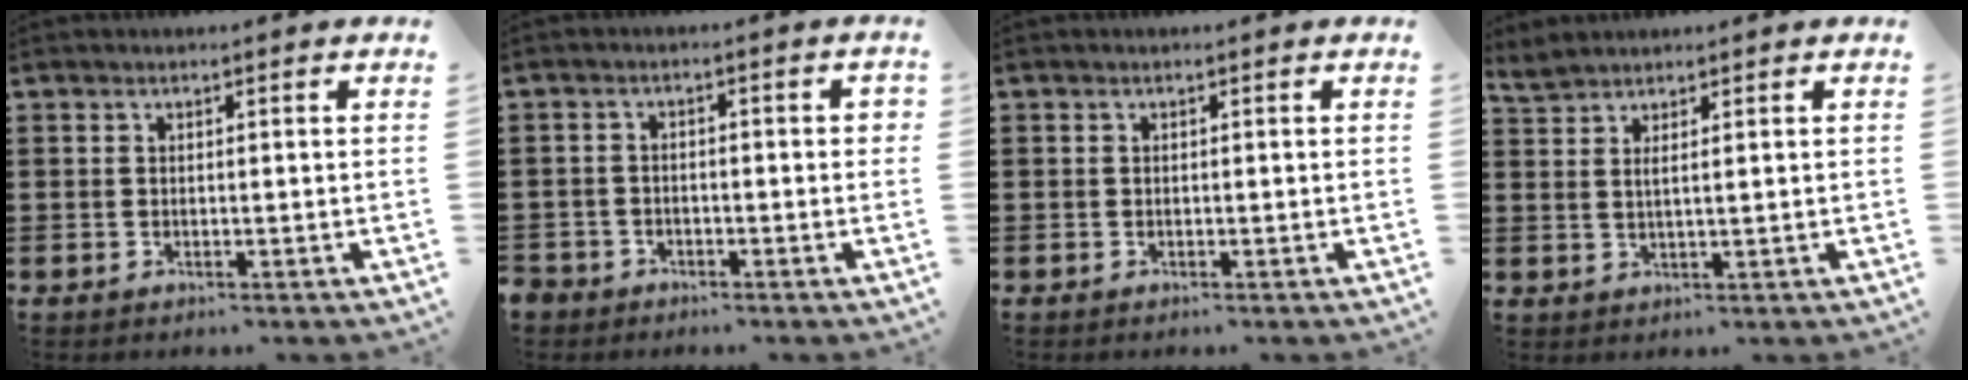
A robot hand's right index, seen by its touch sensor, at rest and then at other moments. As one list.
[{"total": 2.4, "force": [-2.2, 1.1, 0.2], "torque": [-0.009, 0.004, -0.048]}, {"total": 0.0}, {"total": 2.0, "force": [1.8, 0.0, 0.9], "torque": [-0.030, 0.001, 0.030]}]